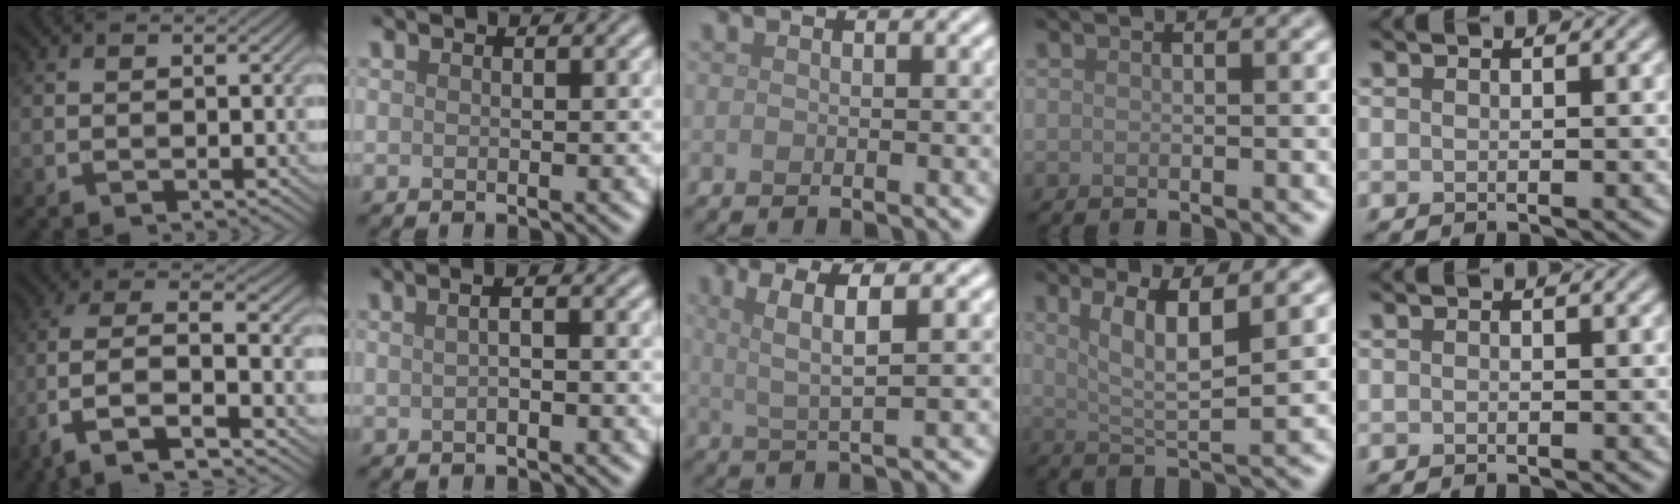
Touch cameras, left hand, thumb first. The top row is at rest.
{"thumb": {"total": 9.9, "force": [-4.5, 4.0, 7.9], "torque": [-0.166, 0.000, -0.097]}, "index": {"total": 3.9, "force": [1.1, 2.0, 3.2], "torque": [-0.027, 0.028, -0.013]}, "middle": {"total": 4.2, "force": [1.5, 0.6, 3.8], "torque": [-0.073, 0.000, 0.029]}, "ring": {"total": 4.7, "force": [1.8, 1.0, 4.3], "torque": [-0.078, -0.007, 0.036]}}